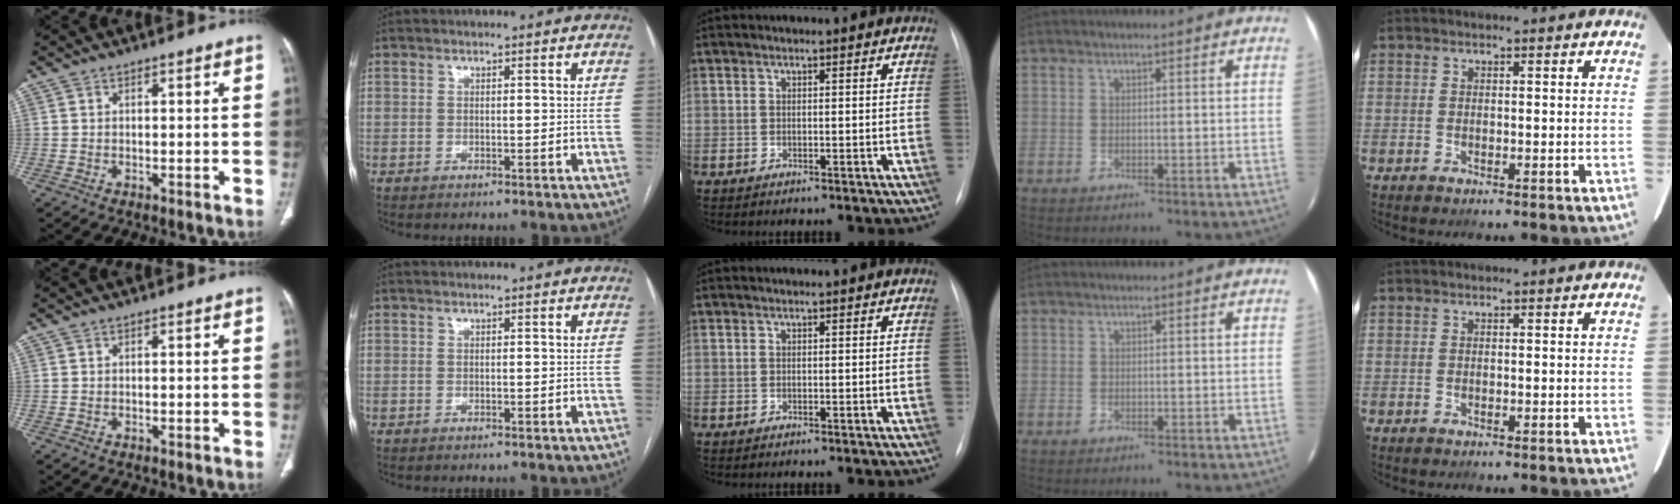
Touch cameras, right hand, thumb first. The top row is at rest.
{}